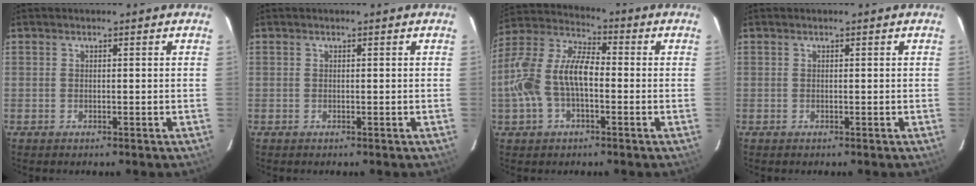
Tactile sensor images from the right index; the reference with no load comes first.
{"total": 0.0}
{"total": 13.4, "force": [-2.5, 7.1, 11.1], "torque": [-0.236, 0.019, -0.051]}
{"total": 0.0}